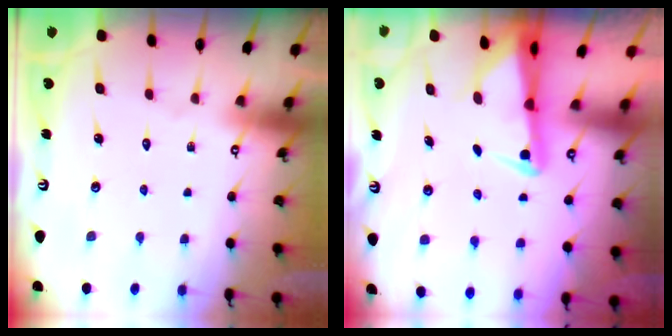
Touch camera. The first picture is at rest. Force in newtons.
{"total": 2.6, "press": 2.6, "slide": 0.5}